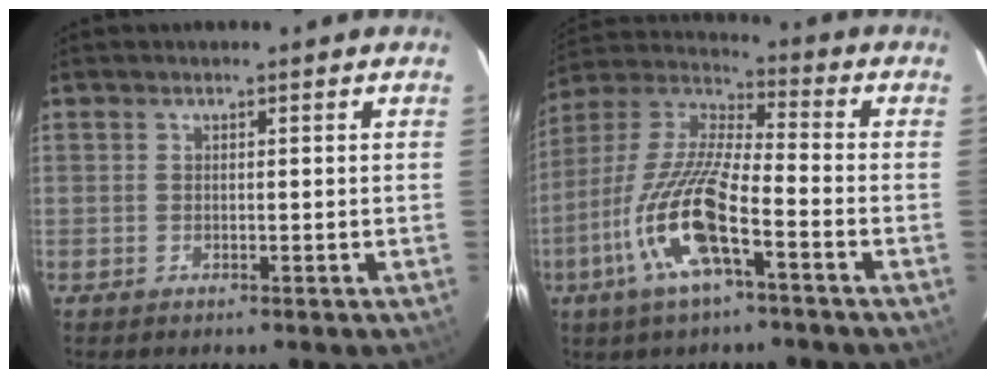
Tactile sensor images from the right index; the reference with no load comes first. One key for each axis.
{"total": 16.1, "fx": -7.2, "fy": 3.3, "fz": 14.0, "tx": -0.288, "ty": -0.014, "tz": -0.147}